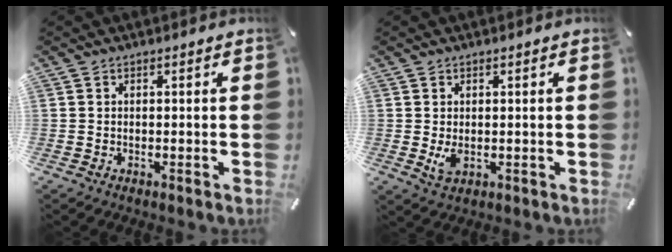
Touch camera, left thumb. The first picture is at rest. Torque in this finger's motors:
{"motor_torque": [0.16, 0.45, 0.02, -0.01, 0.01]}